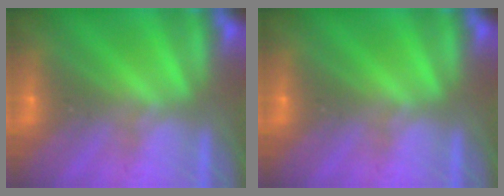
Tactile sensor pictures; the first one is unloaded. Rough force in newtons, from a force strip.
{"total": 0.0}